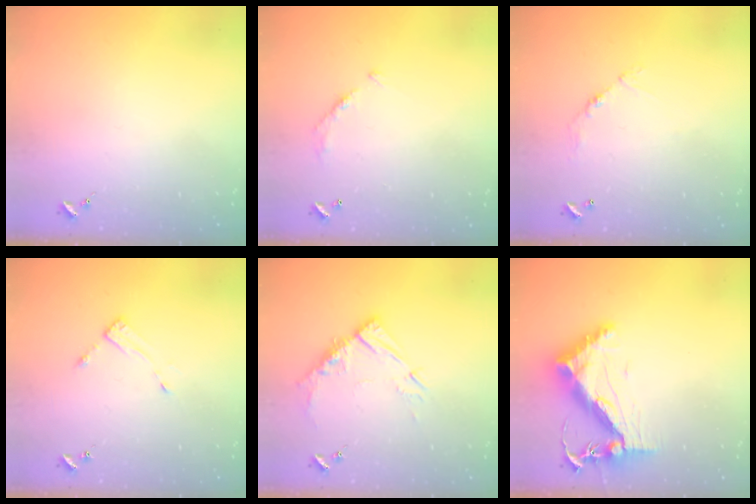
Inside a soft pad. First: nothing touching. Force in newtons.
{"total": 6.5, "press": 6.5, "slide": 0.4}
{"total": 6.7, "press": 6.7, "slide": 0.5}
{"total": 3.3, "press": 3.3, "slide": 0.3}
{"total": 10.7, "press": 10.7, "slide": 0.9}
{"total": 13.5, "press": 13.4, "slide": 1.2}